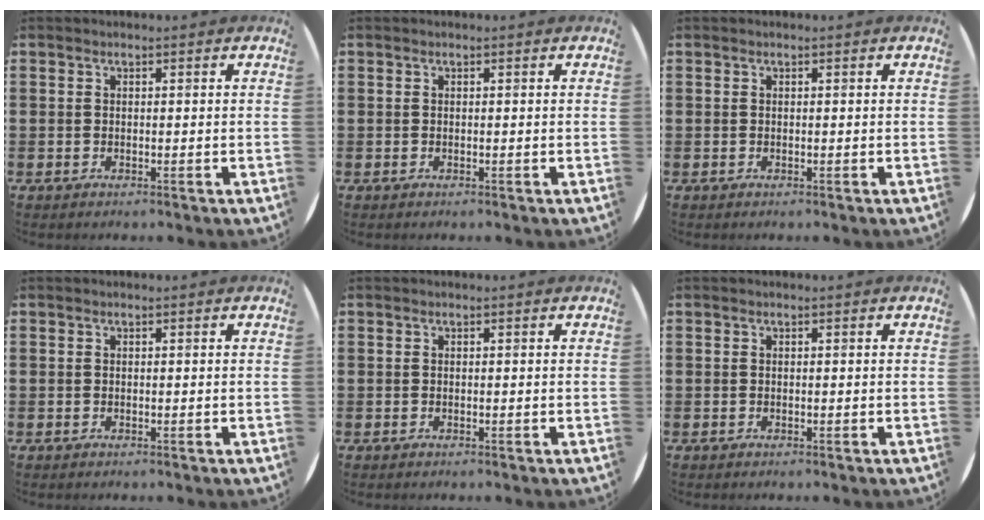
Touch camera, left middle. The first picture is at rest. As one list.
[{"total": 0.0}, {"total": 0.0}, {"total": 0.0}, {"total": 0.0}, {"total": 0.0}]